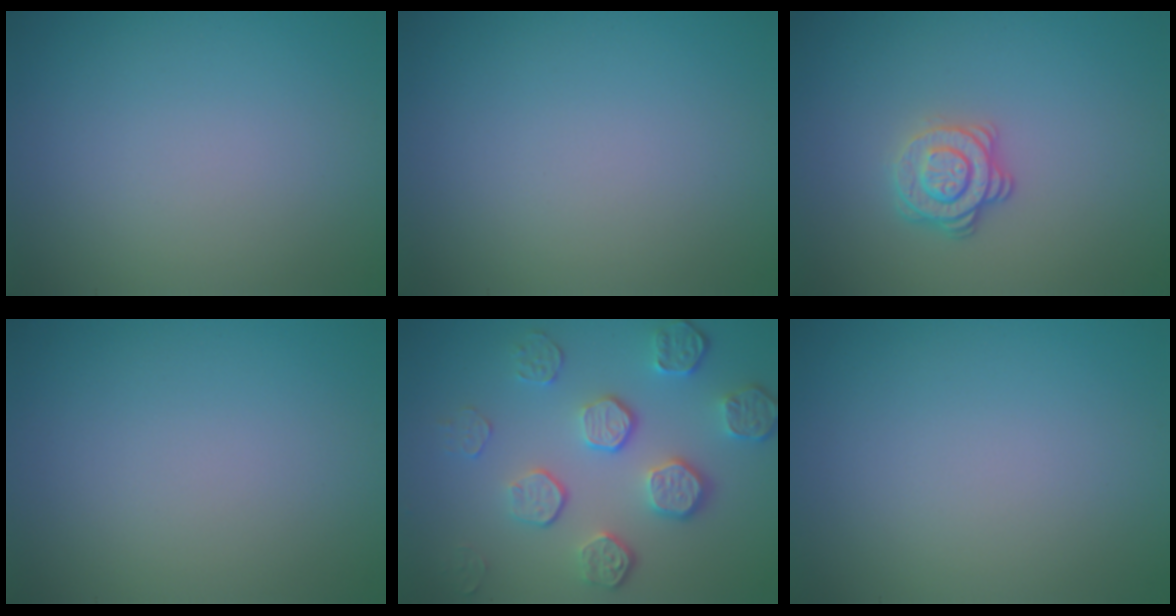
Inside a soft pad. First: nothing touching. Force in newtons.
{"total": 0.0}
{"total": 2.8, "press": 2.5, "slide": 1.3}
{"total": 0.0}
{"total": 5.5, "press": 4.0, "slide": 3.8}
{"total": 0.0}